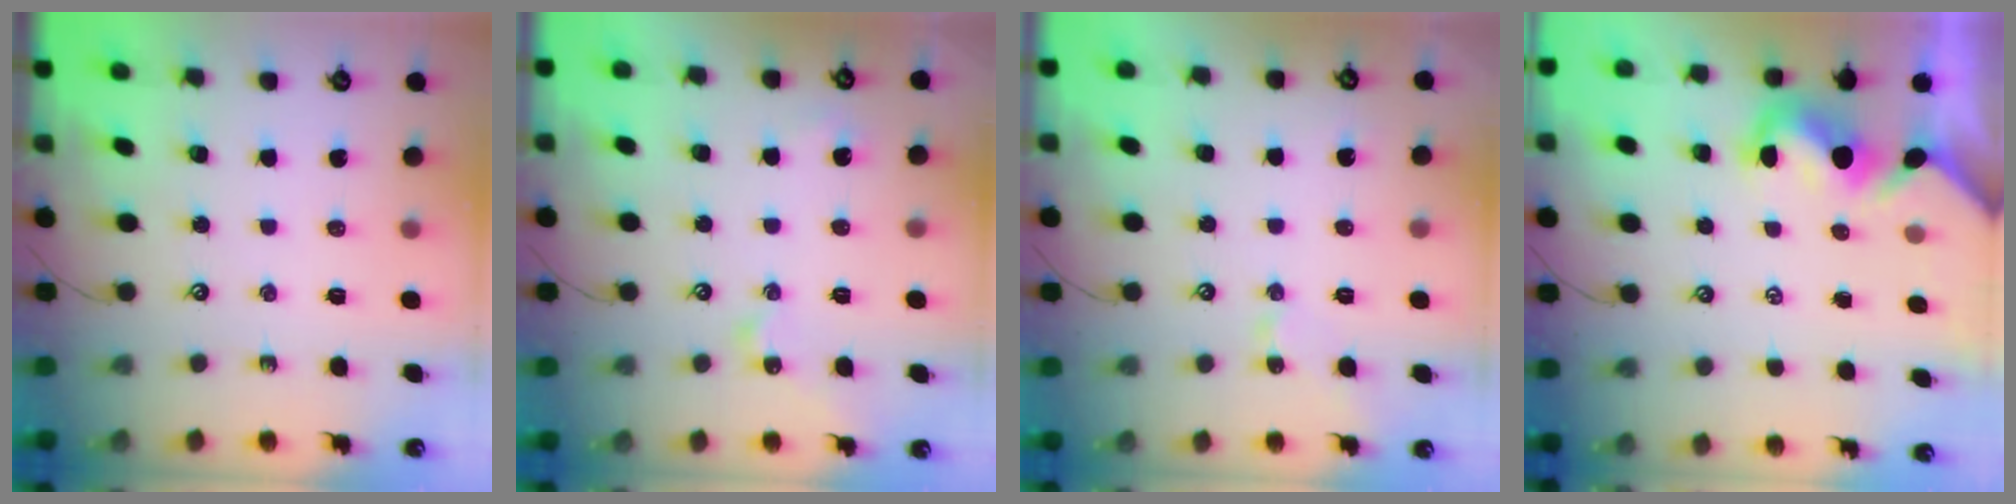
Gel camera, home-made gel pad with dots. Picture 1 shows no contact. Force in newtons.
{"total": 2.8, "press": 2.8, "slide": 0.5}
{"total": 2.5, "press": 2.4, "slide": 0.7}
{"total": 2.0, "press": 1.8, "slide": 0.9}